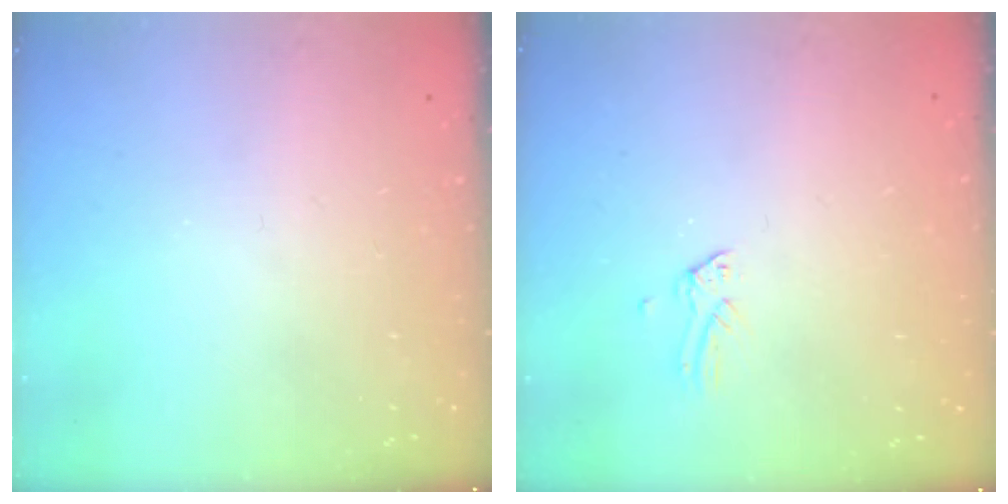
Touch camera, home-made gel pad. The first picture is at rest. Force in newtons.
{"total": 0.0}